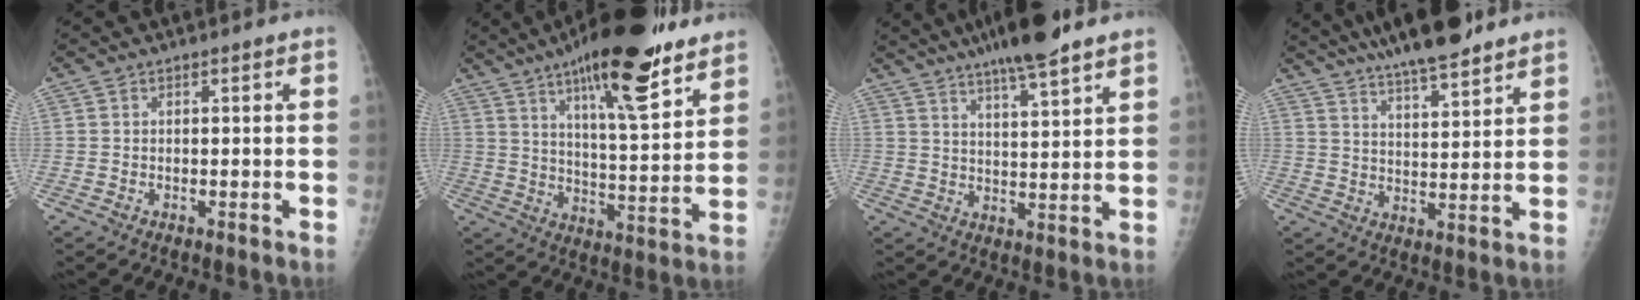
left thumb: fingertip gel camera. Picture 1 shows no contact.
{"total": 21.2, "force": [13.7, 5.2, 15.3], "torque": [-0.218, -0.059, 0.214]}
{"total": 11.9, "force": [9.0, 1.5, 7.7], "torque": [-0.113, -0.031, 0.147]}
{"total": 15.3, "force": [12.5, 2.8, 8.2], "torque": [-0.114, -0.046, 0.200]}